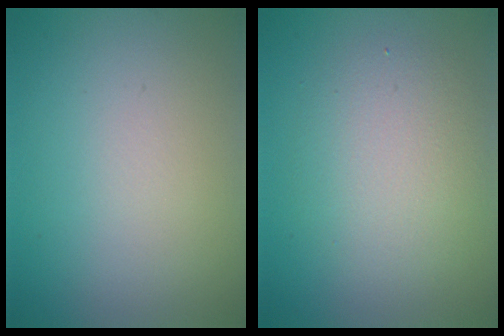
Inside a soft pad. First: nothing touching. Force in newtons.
{"total": 4.2, "press": 4.2, "slide": 0.3}